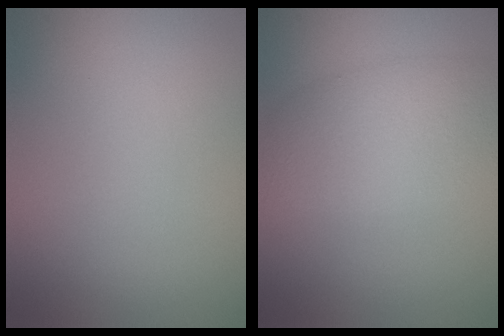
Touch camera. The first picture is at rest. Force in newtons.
{"total": 5.5, "press": 5.5, "slide": 0.3}